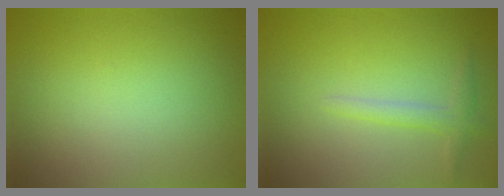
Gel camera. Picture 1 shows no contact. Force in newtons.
{"total": 1.5, "press": 1.5, "slide": 0.1}